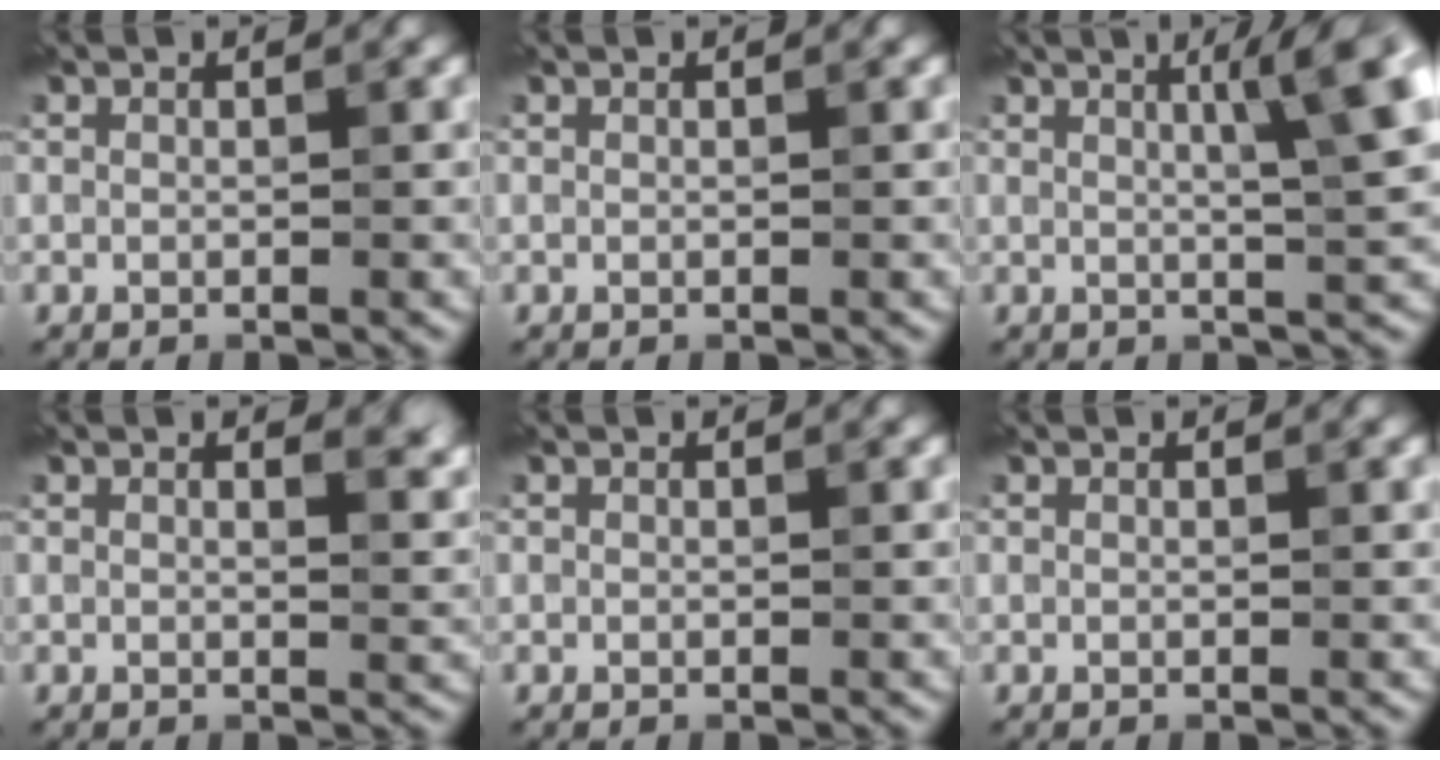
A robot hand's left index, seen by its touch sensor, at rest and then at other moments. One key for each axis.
{"total": 0.0}
{"total": 6.8, "fx": 2.4, "fy": 1.3, "fz": 6.3, "tx": -0.067, "ty": 0.012, "tz": 0.035}
{"total": 2.3, "fx": 1.4, "fy": 0.8, "fz": 1.6, "tx": -0.013, "ty": -0.003, "tz": 0.022}
{"total": 0.0}
{"total": 0.0}